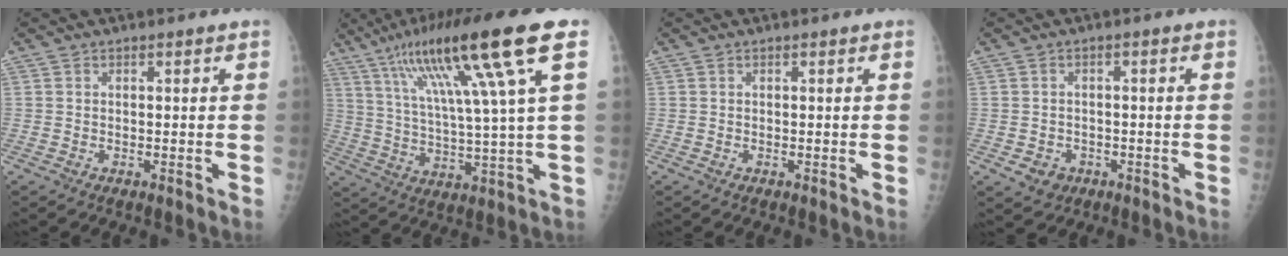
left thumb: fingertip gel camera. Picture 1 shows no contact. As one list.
[{"total": 19.3, "force": [8.9, 0.8, 17.1], "torque": [-0.296, -0.007, 0.150]}, {"total": 0.0}, {"total": 3.6, "force": [-1.5, 3.1, 1.2], "torque": [-0.005, 0.010, -0.015]}]